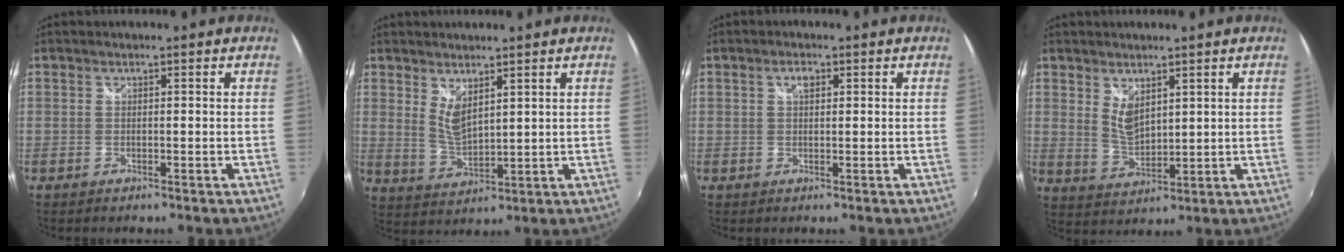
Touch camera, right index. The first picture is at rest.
{"total": 5.0, "force": [2.9, 1.9, 3.6], "torque": [-0.063, -0.011, 0.057]}
{"total": 1.9, "force": [0.7, 1.0, 1.5], "torque": [-0.024, 0.005, 0.010]}
{"total": 5.1, "force": [2.8, 2.5, 3.4], "torque": [-0.057, -0.009, 0.055]}